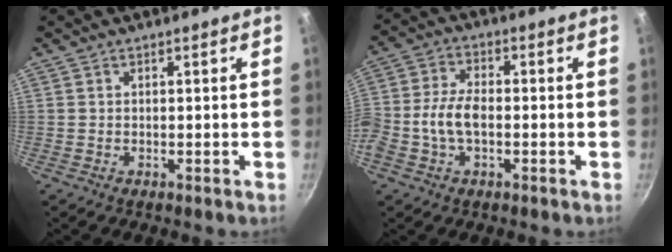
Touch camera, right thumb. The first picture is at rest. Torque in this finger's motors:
{"motor_torque": [0.04, 0.17, 0.42, 0.35, 0.07]}